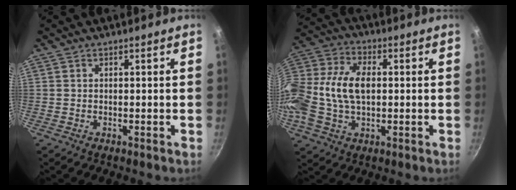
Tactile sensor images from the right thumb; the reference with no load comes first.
{"total": 16.7, "force": [0.0, 10.8, 12.8], "torque": [-0.258, 0.034, -0.011]}